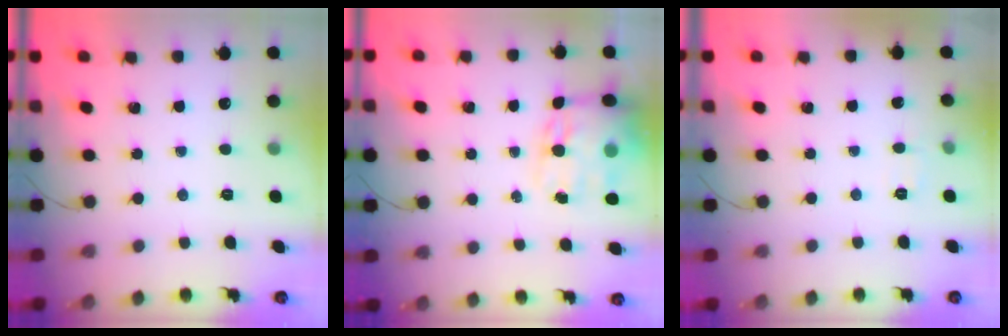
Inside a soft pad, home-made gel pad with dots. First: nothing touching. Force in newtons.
{"total": 14.4, "press": 13.9, "slide": 3.8}
{"total": 2.6, "press": 2.3, "slide": 1.2}